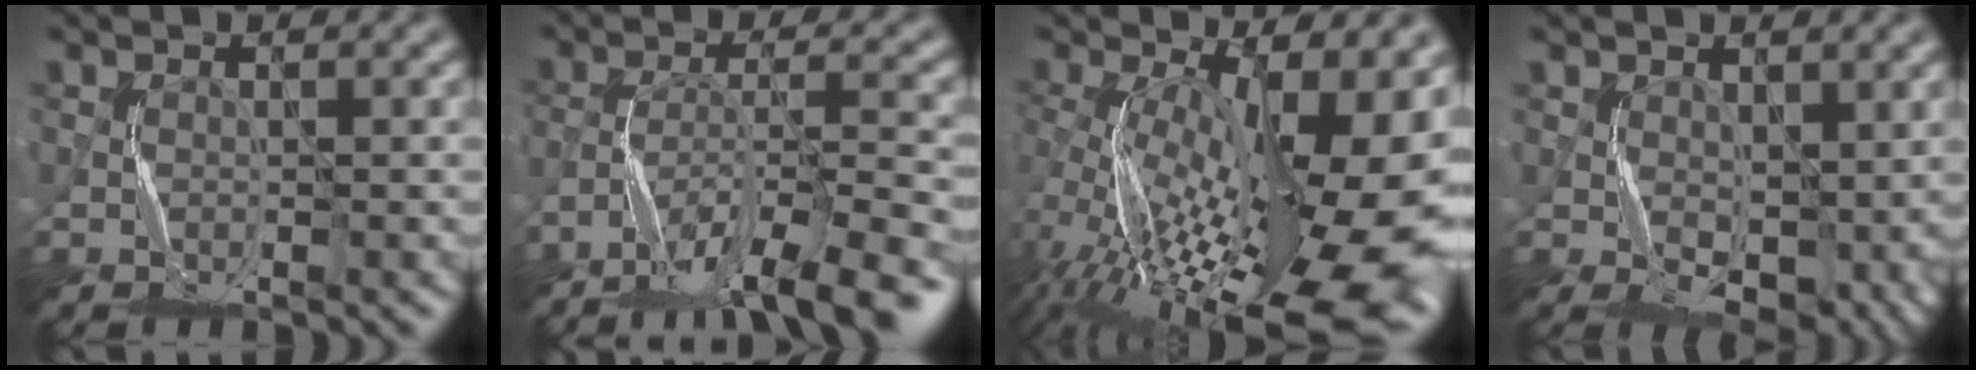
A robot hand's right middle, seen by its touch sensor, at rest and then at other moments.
{"total": 10.7, "force": [-8.4, 2.2, 6.3], "torque": [-0.102, -0.011, -0.130]}
{"total": 19.7, "force": [-3.4, 8.9, 17.2], "torque": [-0.238, -0.011, -0.044]}
{"total": 5.5, "force": [0.1, 3.4, 4.4], "torque": [-0.073, -0.014, 0.008]}